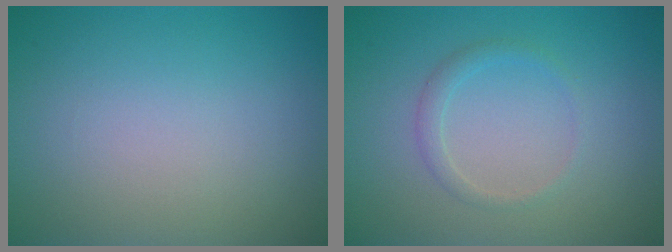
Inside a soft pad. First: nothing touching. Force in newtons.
{"total": 1.3, "press": 1.3, "slide": 0.1}